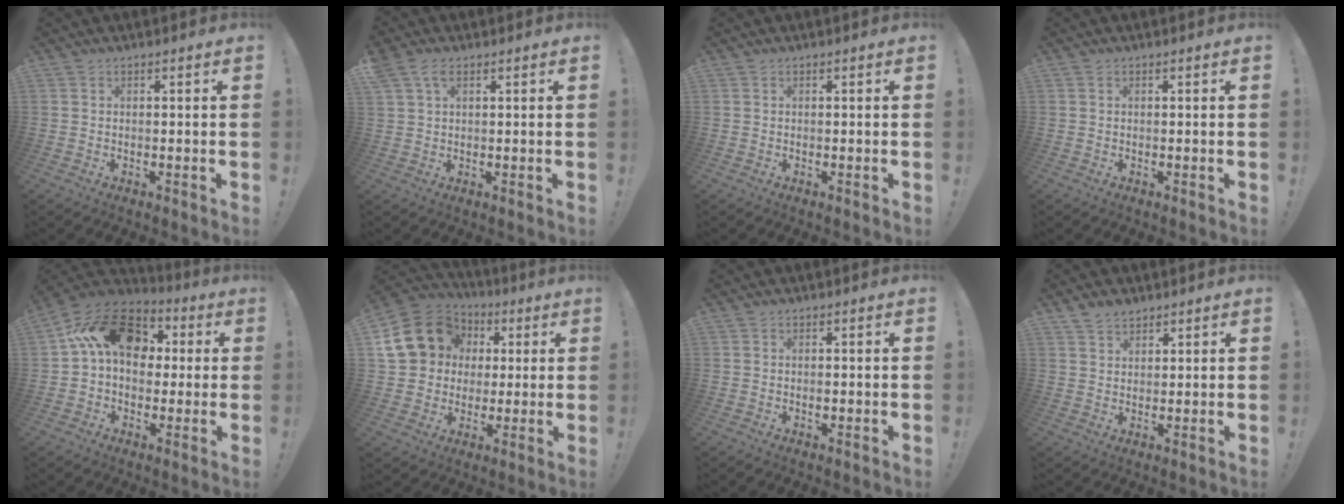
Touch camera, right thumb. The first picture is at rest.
{"total": 4.6, "force": [2.4, 2.5, 3.1], "torque": [-0.059, -0.004, 0.046]}
{"total": 0.0}
{"total": 0.0}
{"total": 18.2, "force": [4.8, 12.7, 12.2], "torque": [-0.190, 0.015, 0.088]}
{"total": 18.6, "force": [5.1, 15.9, 8.2], "torque": [-0.133, -0.011, 0.118]}
{"total": 0.8, "force": [-0.2, 0.5, 0.6], "torque": [-0.003, -0.001, -0.006]}
{"total": 3.8, "force": [3.1, 2.0, 0.9], "torque": [-0.016, -0.017, 0.059]}